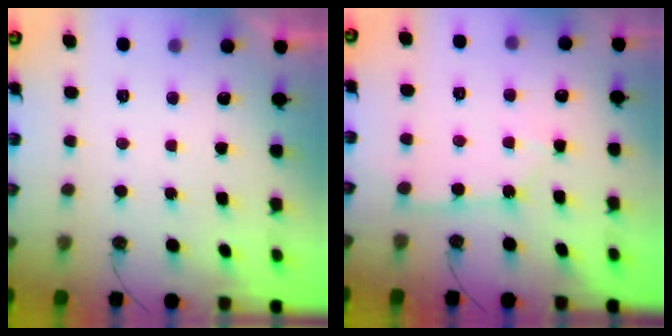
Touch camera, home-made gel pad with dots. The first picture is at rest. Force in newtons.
{"total": 3.0, "press": 3.0, "slide": 0.4}